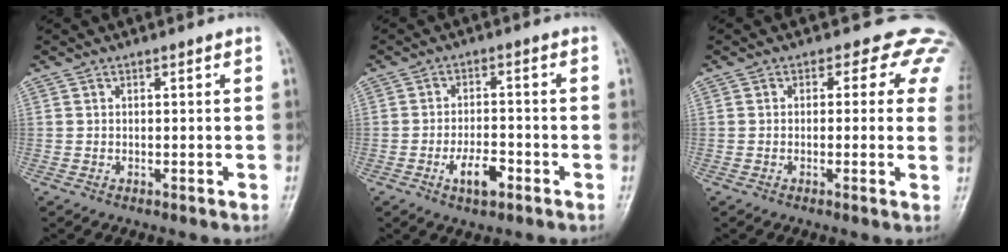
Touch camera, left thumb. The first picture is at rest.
{"total": 5.5, "force": [-2.9, 2.5, 4.1], "torque": [-0.065, 0.014, -0.047]}
{"total": 6.7, "force": [3.7, 4.6, 3.2], "torque": [0.004, -0.005, 0.013]}